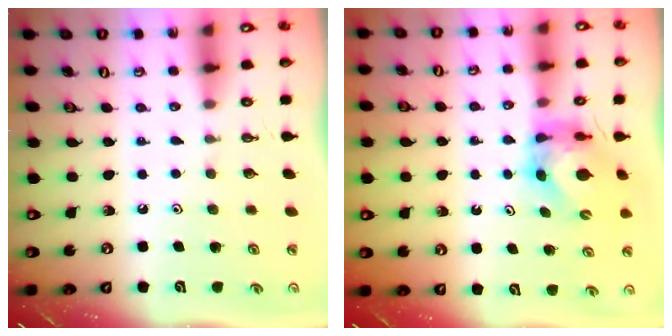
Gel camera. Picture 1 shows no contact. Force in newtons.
{"total": 7.1, "press": 7.0, "slide": 0.8}